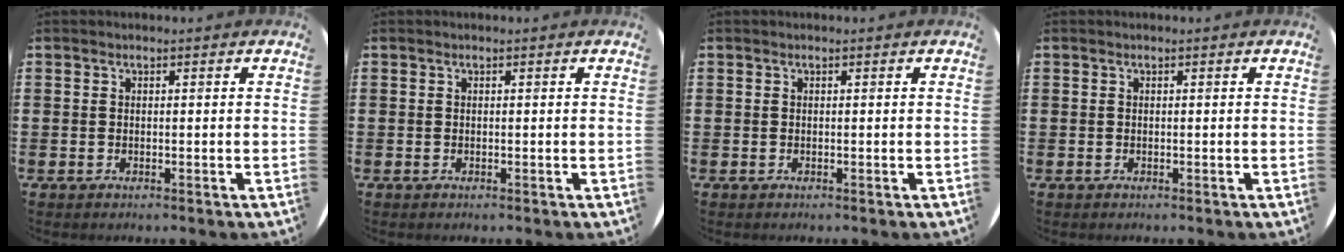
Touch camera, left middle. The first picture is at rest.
{"total": 0.0}
{"total": 0.0}
{"total": 0.0}